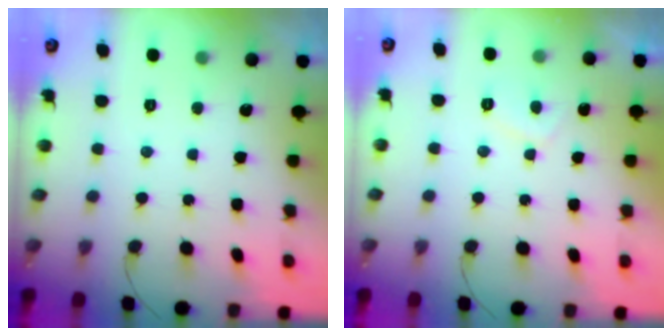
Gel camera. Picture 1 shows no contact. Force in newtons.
{"total": 2.0, "press": 1.8, "slide": 0.7}